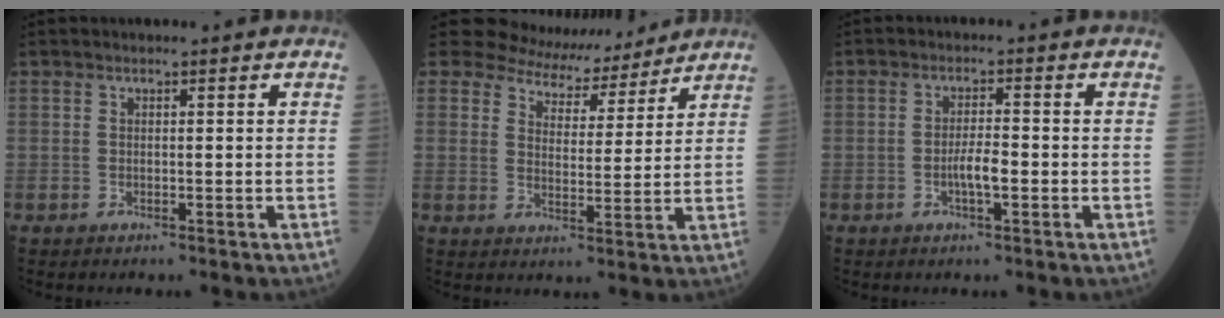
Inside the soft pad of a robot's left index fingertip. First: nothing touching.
{"total": 9.6, "force": [8.9, 3.5, 1.2], "torque": [-0.019, 0.008, 0.126]}
{"total": 3.3, "force": [-1.0, 0.6, 3.0], "torque": [-0.058, 0.003, -0.020]}